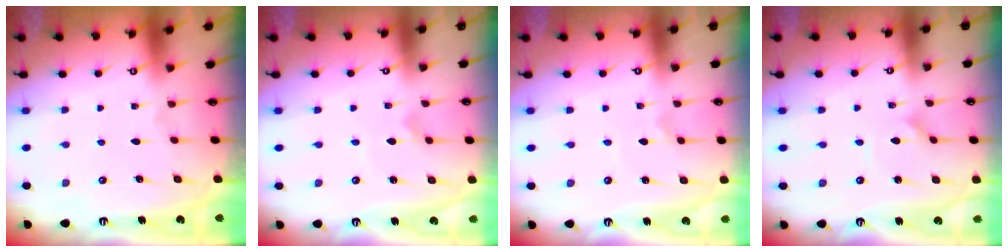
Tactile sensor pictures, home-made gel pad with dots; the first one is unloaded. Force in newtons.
{"total": 2.0, "press": 2.0, "slide": 0.3}
{"total": 0.8, "press": 0.7, "slide": 0.2}
{"total": 0.9, "press": 0.9, "slide": 0.0}